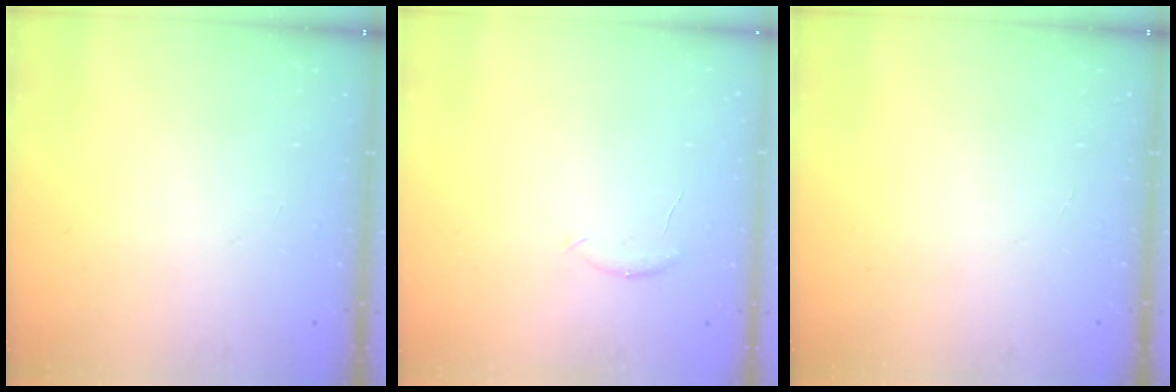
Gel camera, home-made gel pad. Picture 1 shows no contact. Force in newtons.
{"total": 5.0, "press": 4.9, "slide": 1.0}
{"total": 0.0}